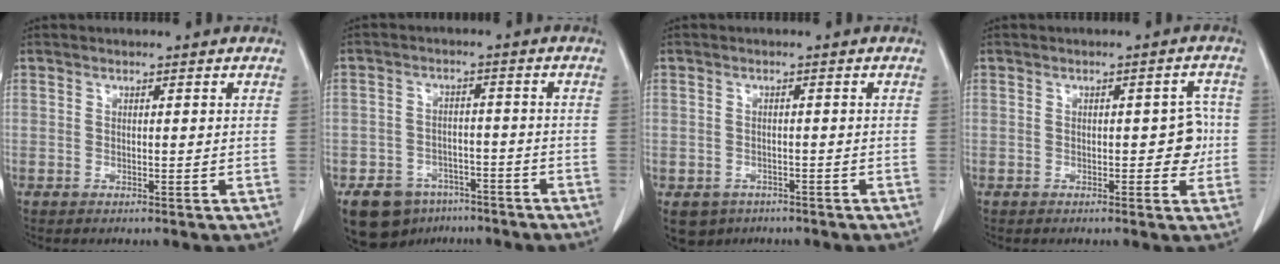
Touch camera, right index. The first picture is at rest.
{"total": 9.0, "force": [-6.1, 6.0, 3.0], "torque": [-0.046, 0.010, -0.089]}
{"total": 4.6, "force": [-2.7, 3.6, 0.8], "torque": [-0.007, 0.003, -0.038]}
{"total": 3.9, "force": [-0.3, 1.9, 3.4], "torque": [-0.034, 0.016, -0.002]}